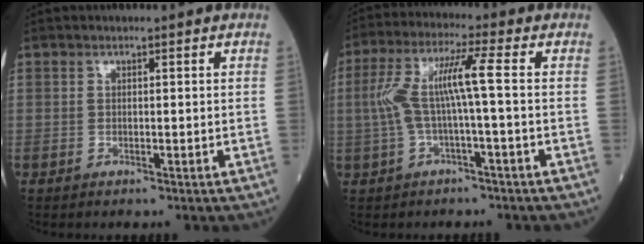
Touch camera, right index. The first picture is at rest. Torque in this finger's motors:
{"motor_torque": [1.10, -0.05, 0.57, 0.20]}